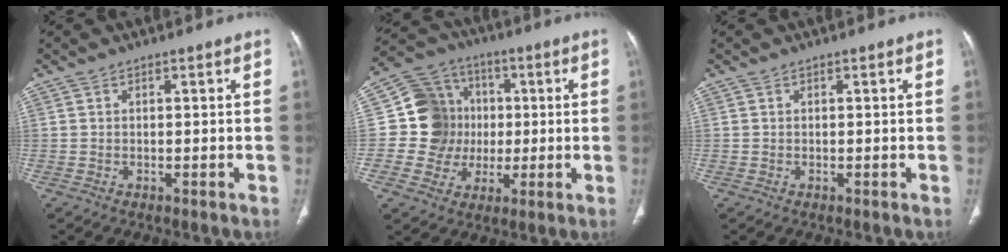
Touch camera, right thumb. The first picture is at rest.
{"total": 12.9, "force": [0.4, 12.2, 4.2], "torque": [-0.024, 0.021, 0.008]}
{"total": 0.0}